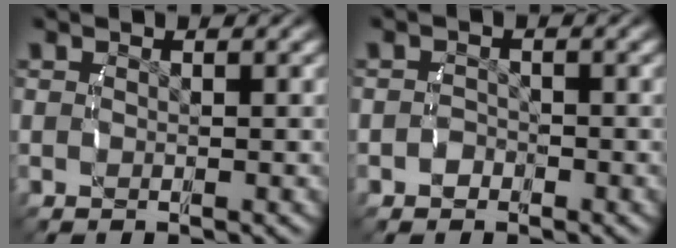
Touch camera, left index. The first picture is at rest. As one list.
[{"total": 1.2, "force": [-0.9, 0.7, 0.1], "torque": [-0.002, -0.004, -0.016]}]